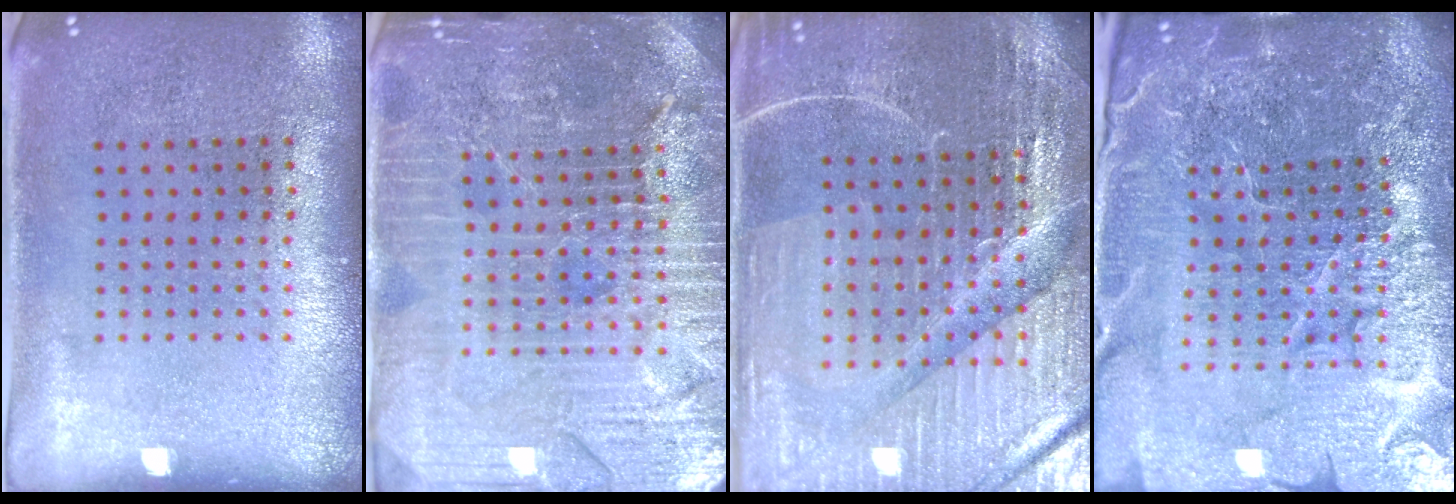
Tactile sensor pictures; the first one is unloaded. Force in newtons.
{"total": 5.0, "press": 4.7, "slide": 2.0}
{"total": 5.1, "press": 4.8, "slide": 1.6}
{"total": 6.5, "press": 5.7, "slide": 3.1}